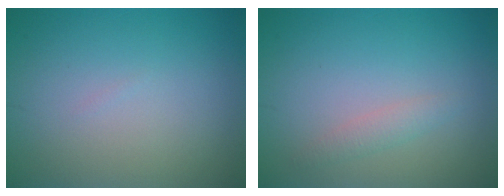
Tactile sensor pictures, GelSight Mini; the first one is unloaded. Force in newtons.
{"total": 1.2, "press": 1.2, "slide": 0.0}